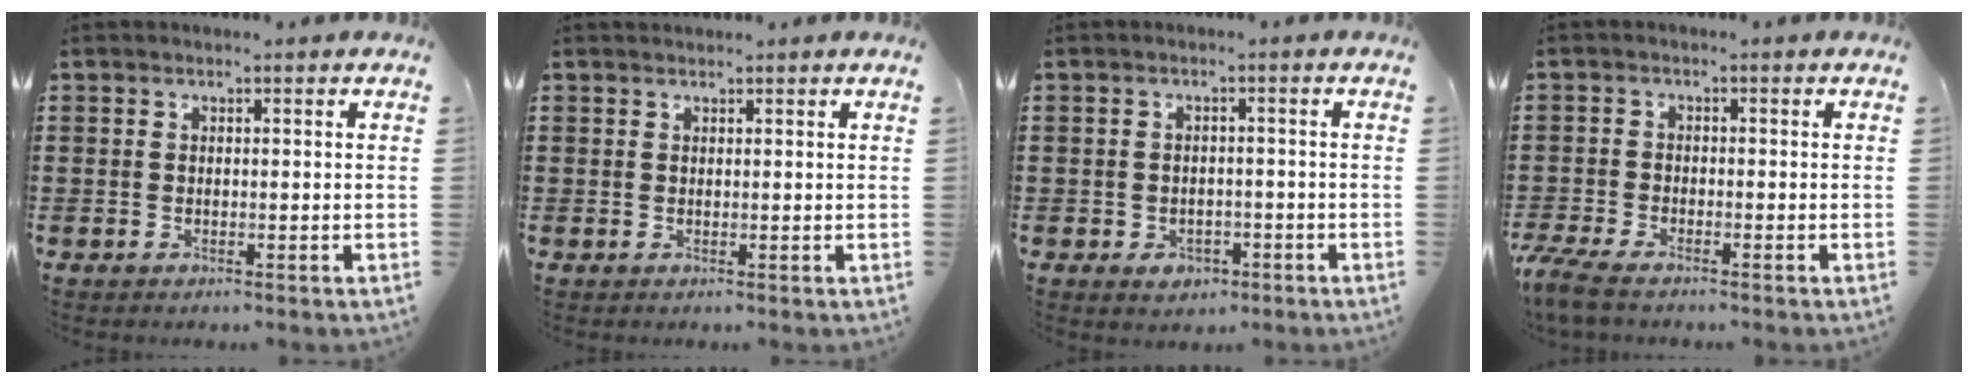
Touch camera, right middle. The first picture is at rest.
{"total": 0.8, "force": [0.8, -0.1, 0.0], "torque": [-0.002, 0.000, 0.015]}
{"total": 1.8, "force": [-1.0, 1.3, 0.7], "torque": [-0.018, 0.001, -0.024]}
{"total": 3.3, "force": [-2.9, 0.2, 1.6], "torque": [-0.054, -0.012, -0.064]}